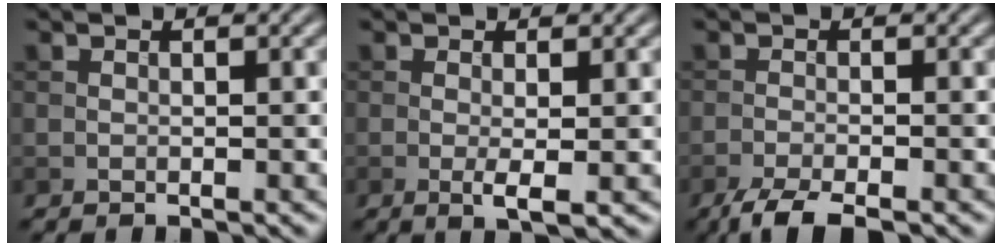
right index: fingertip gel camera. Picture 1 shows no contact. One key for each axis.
{"total": 2.0, "fx": -0.2, "fy": 0.3, "fz": 2.0, "tx": -0.038, "ty": -0.006, "tz": -0.004}
{"total": 3.5, "fx": -2.7, "fy": 0.6, "fz": 2.1, "tx": -0.044, "ty": -0.006, "tz": -0.056}